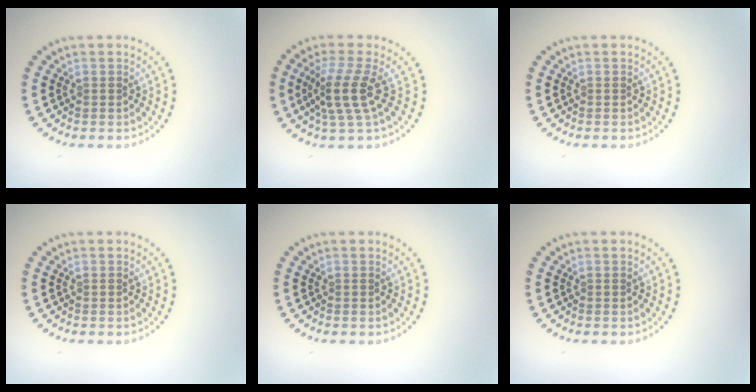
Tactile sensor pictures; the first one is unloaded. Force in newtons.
{"total": 3.7, "press": 2.8, "slide": 2.4}
{"total": 0.0}
{"total": 0.0}
{"total": 0.0}
{"total": 0.0}